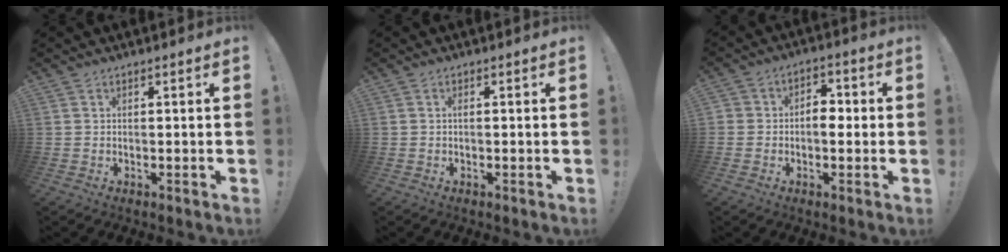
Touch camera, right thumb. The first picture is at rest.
{"total": 0.7, "force": [-0.2, 0.1, 0.6], "torque": [-0.020, 0.004, -0.002]}
{"total": 6.4, "force": [-1.4, 5.1, 3.5], "torque": [-0.048, 0.016, -0.026]}